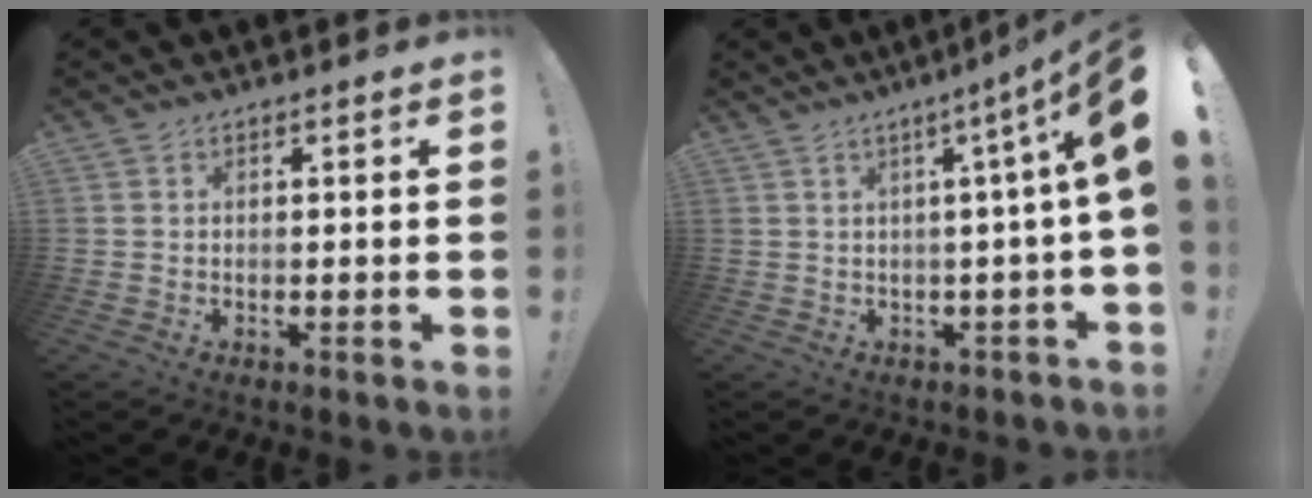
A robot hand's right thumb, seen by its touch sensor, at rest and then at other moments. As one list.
[{"total": 6.7, "force": [0.6, -0.6, 6.7], "torque": [-0.090, -0.022, 0.004]}]